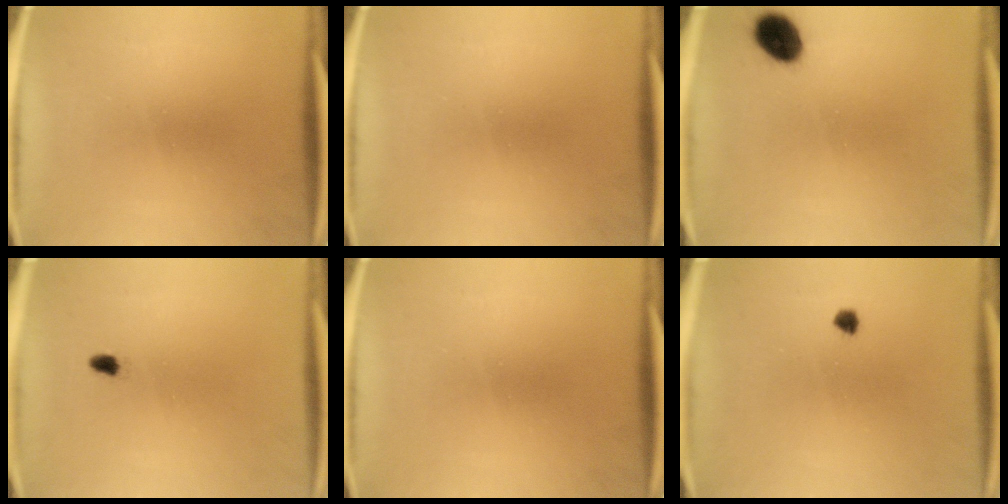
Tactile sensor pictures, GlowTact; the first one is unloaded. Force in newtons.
{"total": 0.0}
{"total": 6.9}
{"total": 1.3}
{"total": 0.0}
{"total": 1.3}